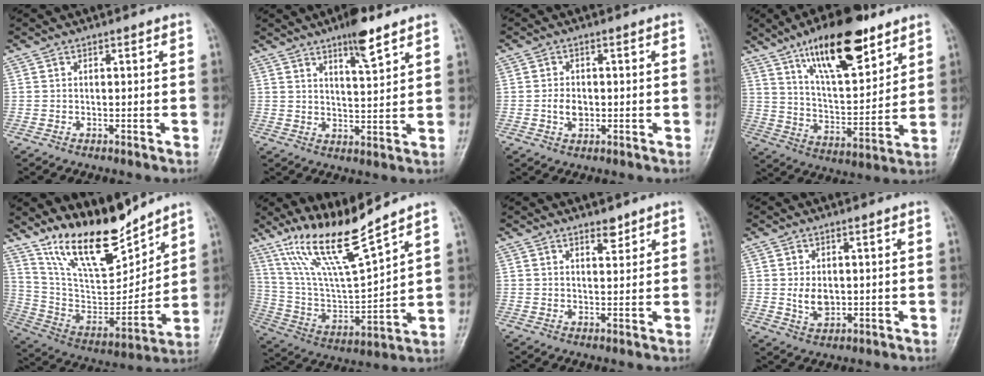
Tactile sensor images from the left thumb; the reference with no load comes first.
{"total": 7.0, "force": [4.9, 1.5, 4.8], "torque": [-0.067, -0.032, 0.076]}
{"total": 3.2, "force": [-0.4, 2.3, 2.2], "torque": [-0.035, 0.004, -0.008]}
{"total": 19.2, "force": [11.7, 7.0, 13.5], "torque": [-0.183, -0.058, 0.203]}
{"total": 18.4, "force": [14.8, 5.9, 9.2], "torque": [-0.115, -0.095, 0.279]}
{"total": 14.7, "force": [11.7, 1.0, 8.9], "torque": [-0.160, -0.069, 0.236]}
{"total": 2.5, "force": [1.9, 1.0, 1.2], "torque": [-0.010, -0.013, 0.031]}
{"total": 4.2, "force": [0.3, 2.8, 3.2], "torque": [-0.046, -0.009, 0.012]}